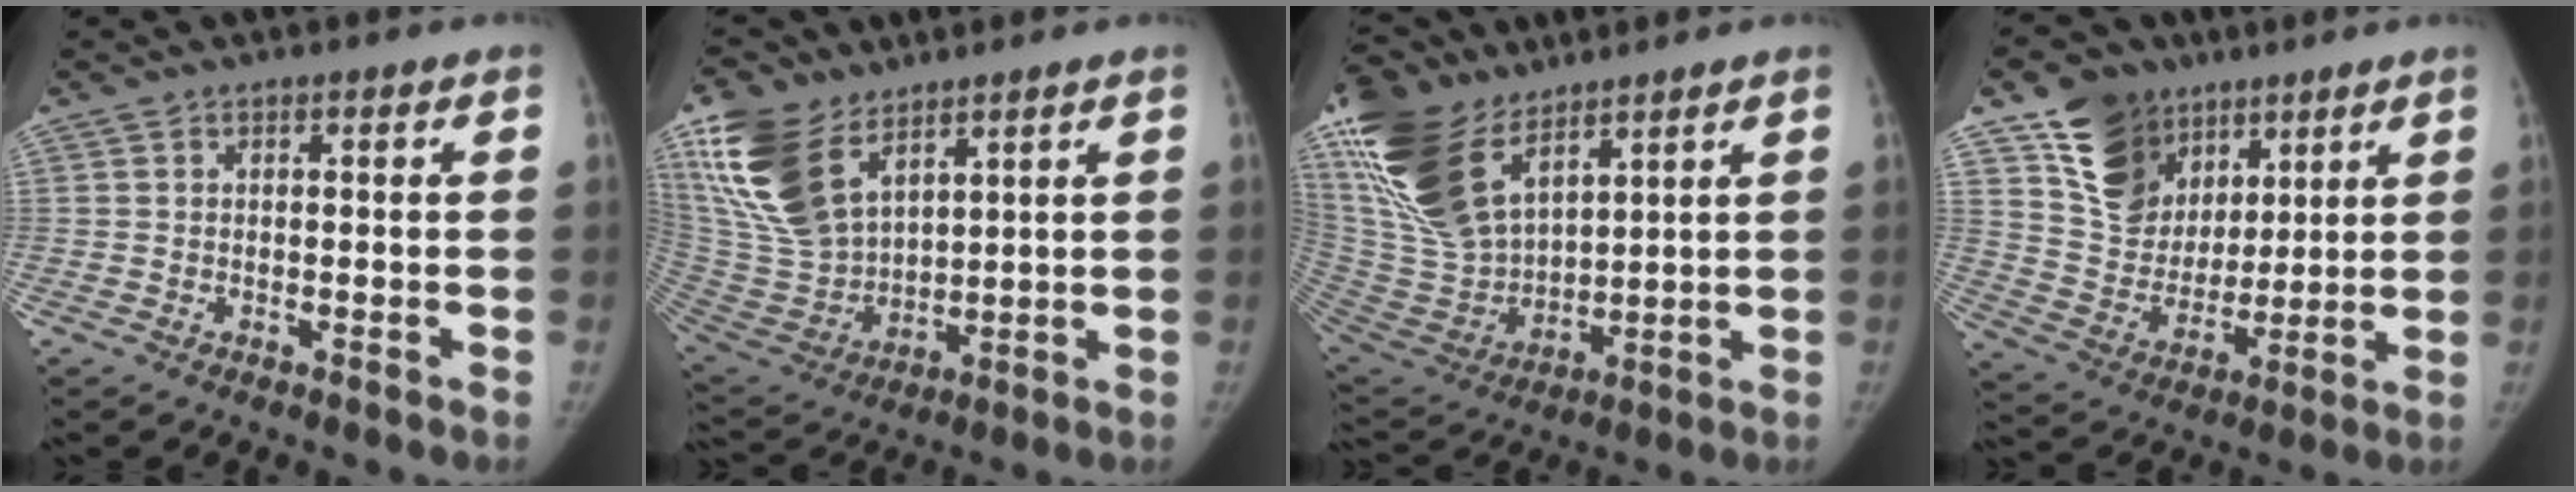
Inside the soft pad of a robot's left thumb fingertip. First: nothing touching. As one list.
[{"total": 19.6, "force": [11.1, 11.0, 11.9], "torque": [-0.254, -0.039, 0.231]}, {"total": 23.9, "force": [14.3, 12.1, 14.8], "torque": [-0.318, -0.036, 0.284]}, {"total": 16.1, "force": [9.5, 11.7, 5.6], "torque": [-0.053, -0.051, 0.180]}]